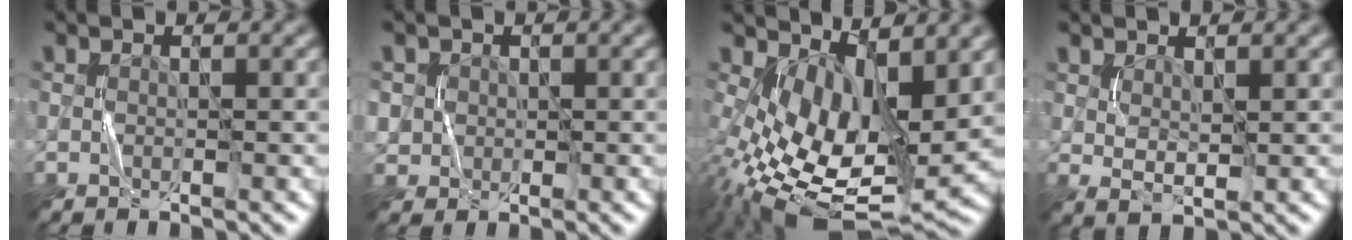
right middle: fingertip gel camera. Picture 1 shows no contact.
{"total": 1.9, "force": [0.4, 1.9, 0.3], "torque": [-0.008, -0.002, 0.019]}
{"total": 11.4, "force": [0.0, 5.8, 9.8], "torque": [-0.185, -0.021, 0.013]}
{"total": 1.8, "force": [1.0, 0.8, 1.3], "torque": [-0.029, -0.004, 0.024]}